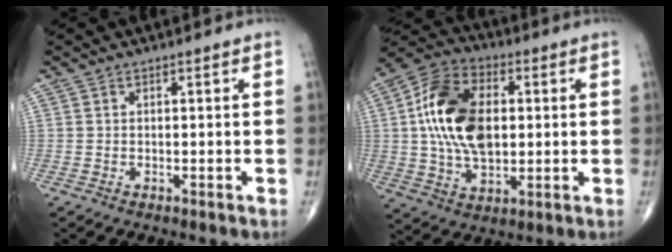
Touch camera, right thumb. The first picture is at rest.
{"total": 17.7, "force": [1.9, 10.8, 13.9], "torque": [-0.241, 0.013, 0.032]}